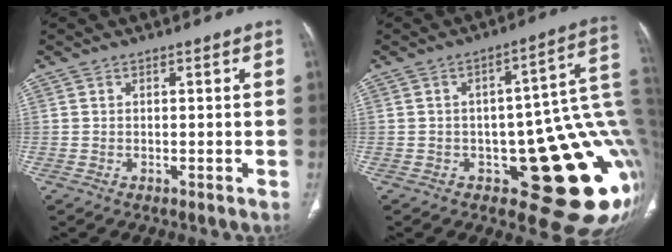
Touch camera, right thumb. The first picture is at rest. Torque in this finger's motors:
{"motor_torque": [2.25, 2.23, 1.31, -1.47, 0.06]}